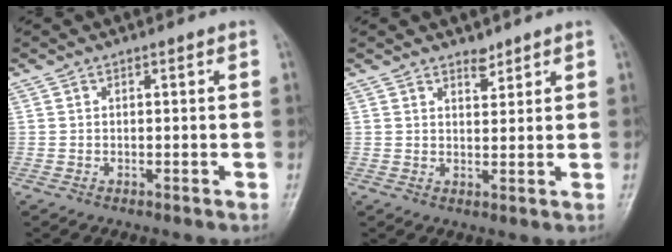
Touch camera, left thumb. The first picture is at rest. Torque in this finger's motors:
{"motor_torque": [-0.23, 0.00, -0.41, -0.22, 0.02]}